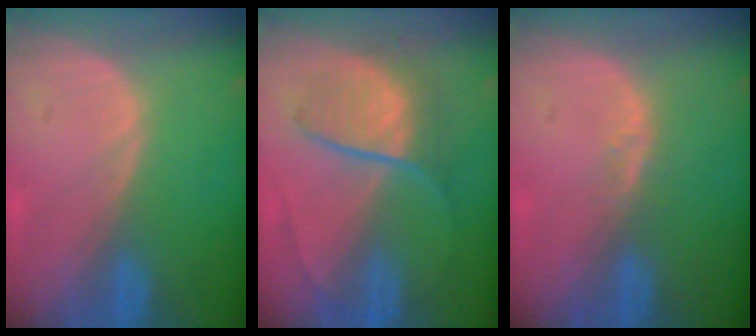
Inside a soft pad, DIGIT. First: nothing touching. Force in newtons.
{"total": 6.8, "press": 6.7, "slide": 1.2}
{"total": 1.9, "press": 1.4, "slide": 1.3}